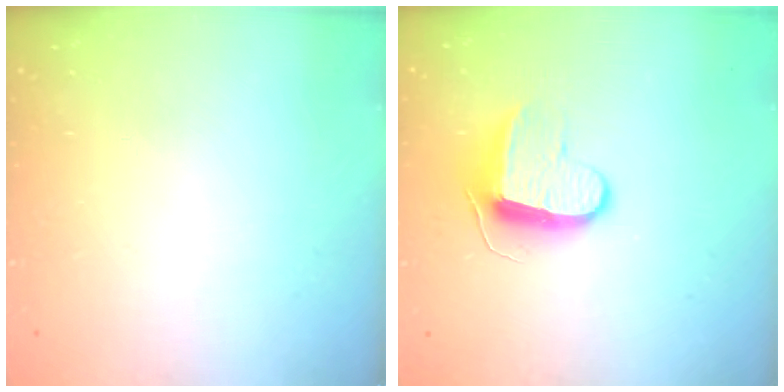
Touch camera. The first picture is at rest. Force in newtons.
{"total": 9.4, "press": 9.4, "slide": 0.5}